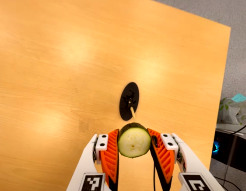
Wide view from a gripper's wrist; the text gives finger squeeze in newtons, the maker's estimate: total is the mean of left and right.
{"total": 9.2, "left": 8.6, "right": 9.8}